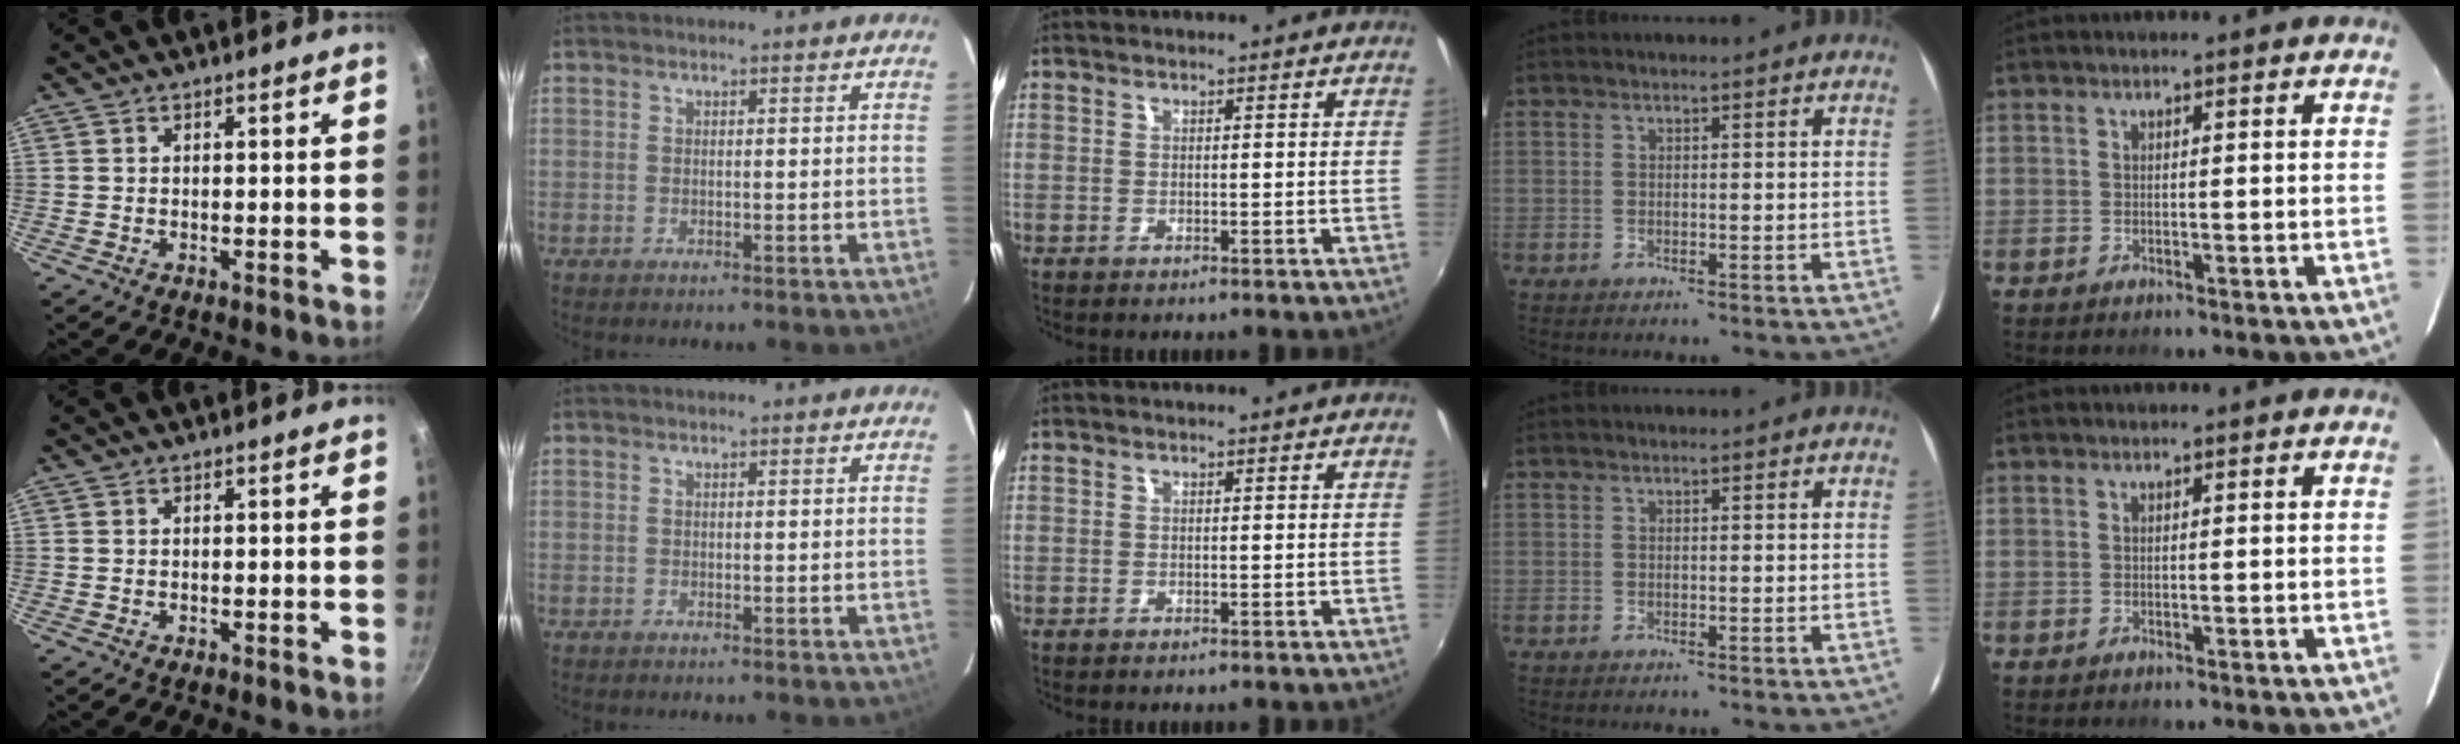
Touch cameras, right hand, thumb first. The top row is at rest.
{}